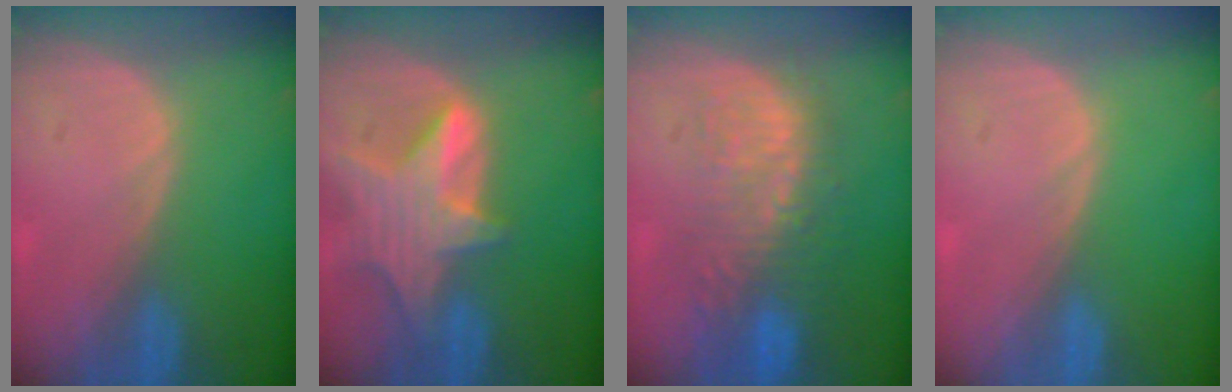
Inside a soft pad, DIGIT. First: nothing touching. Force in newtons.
{"total": 8.3, "press": 7.4, "slide": 3.8}
{"total": 10.2, "press": 9.1, "slide": 4.7}
{"total": 0.0}